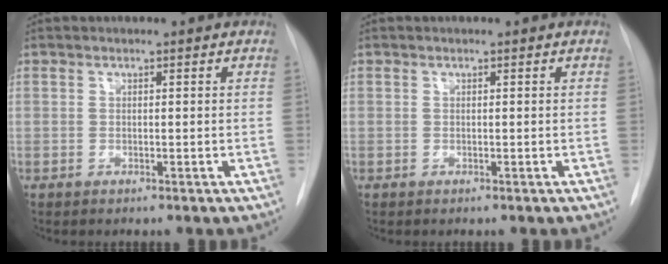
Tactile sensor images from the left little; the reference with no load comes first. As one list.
[{"total": 0.0}]